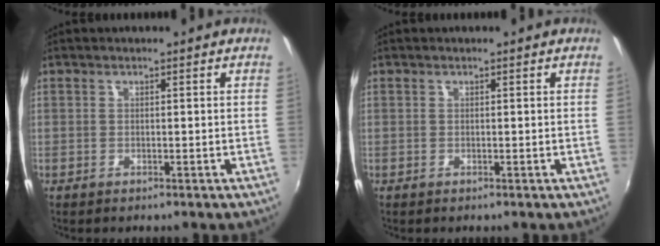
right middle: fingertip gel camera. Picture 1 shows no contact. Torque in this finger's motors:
{"motor_torque": [0.19, -0.12, 0.04, 0.00]}